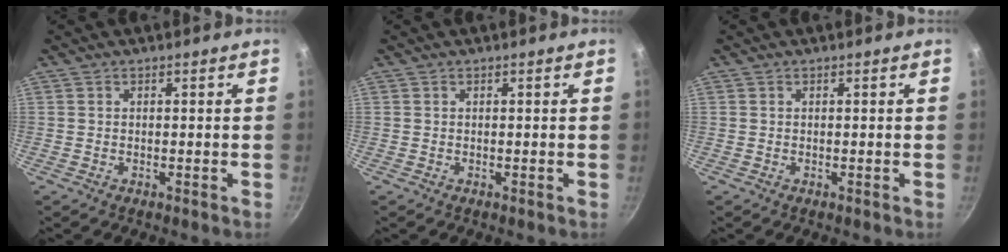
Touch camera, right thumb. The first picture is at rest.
{"total": 0.0}
{"total": 0.0}